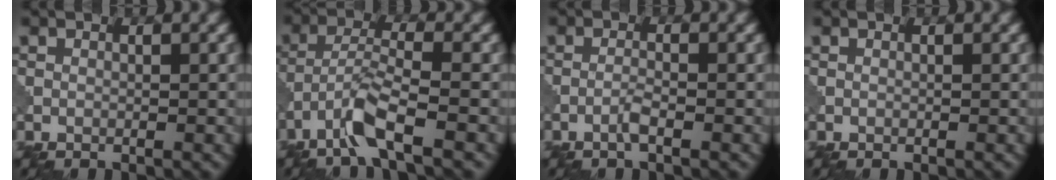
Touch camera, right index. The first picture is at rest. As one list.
[{"total": 4.3, "force": [-2.9, 0.5, 3.1], "torque": [-0.065, 0.006, -0.067]}, {"total": 1.3, "force": [-0.8, 0.1, 1.0], "torque": [-0.020, 0.004, -0.017]}, {"total": 0.0}]